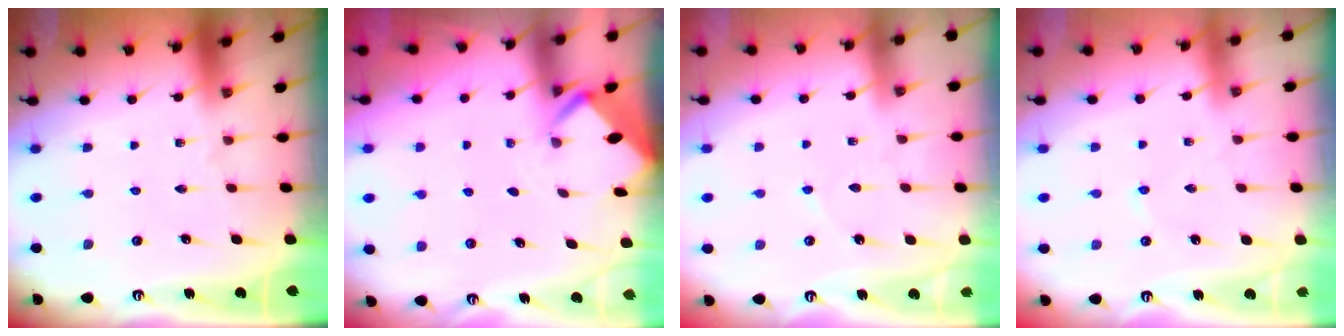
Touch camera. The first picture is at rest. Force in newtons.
{"total": 2.1, "press": 2.1, "slide": 0.0}
{"total": 2.6, "press": 2.5, "slide": 0.3}
{"total": 1.6, "press": 1.6, "slide": 0.2}